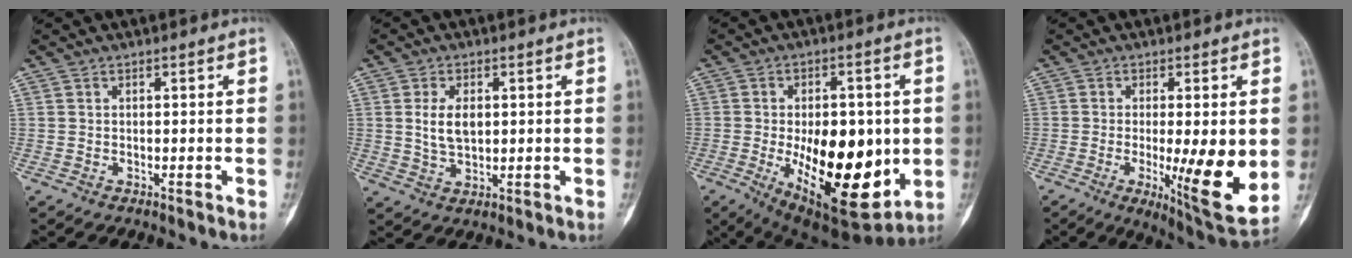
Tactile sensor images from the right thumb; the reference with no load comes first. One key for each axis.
{"total": 5.7, "fx": 1.0, "fy": 3.3, "fz": 4.6, "tx": -0.080, "ty": -0.009, "tz": 0.023}
{"total": 22.6, "fx": -3.0, "fy": 11.0, "fz": 19.5, "tx": -0.278, "ty": -0.022, "tz": -0.017}
{"total": 14.0, "fx": -1.8, "fy": 3.0, "fz": 13.6, "tx": -0.197, "ty": -0.033, "tz": -0.019}